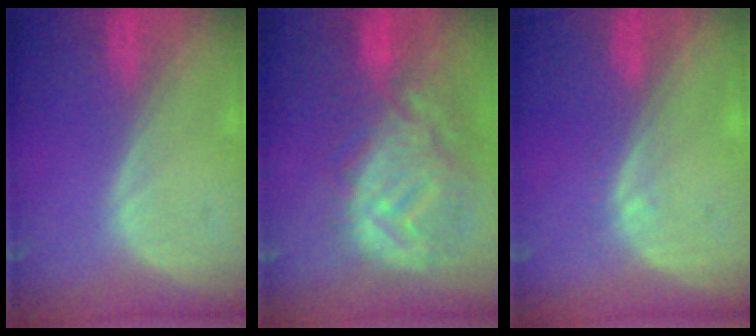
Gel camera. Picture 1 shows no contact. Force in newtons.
{"total": 12.4, "press": 11.1, "slide": 5.5}
{"total": 0.7, "press": 0.7, "slide": 0.2}